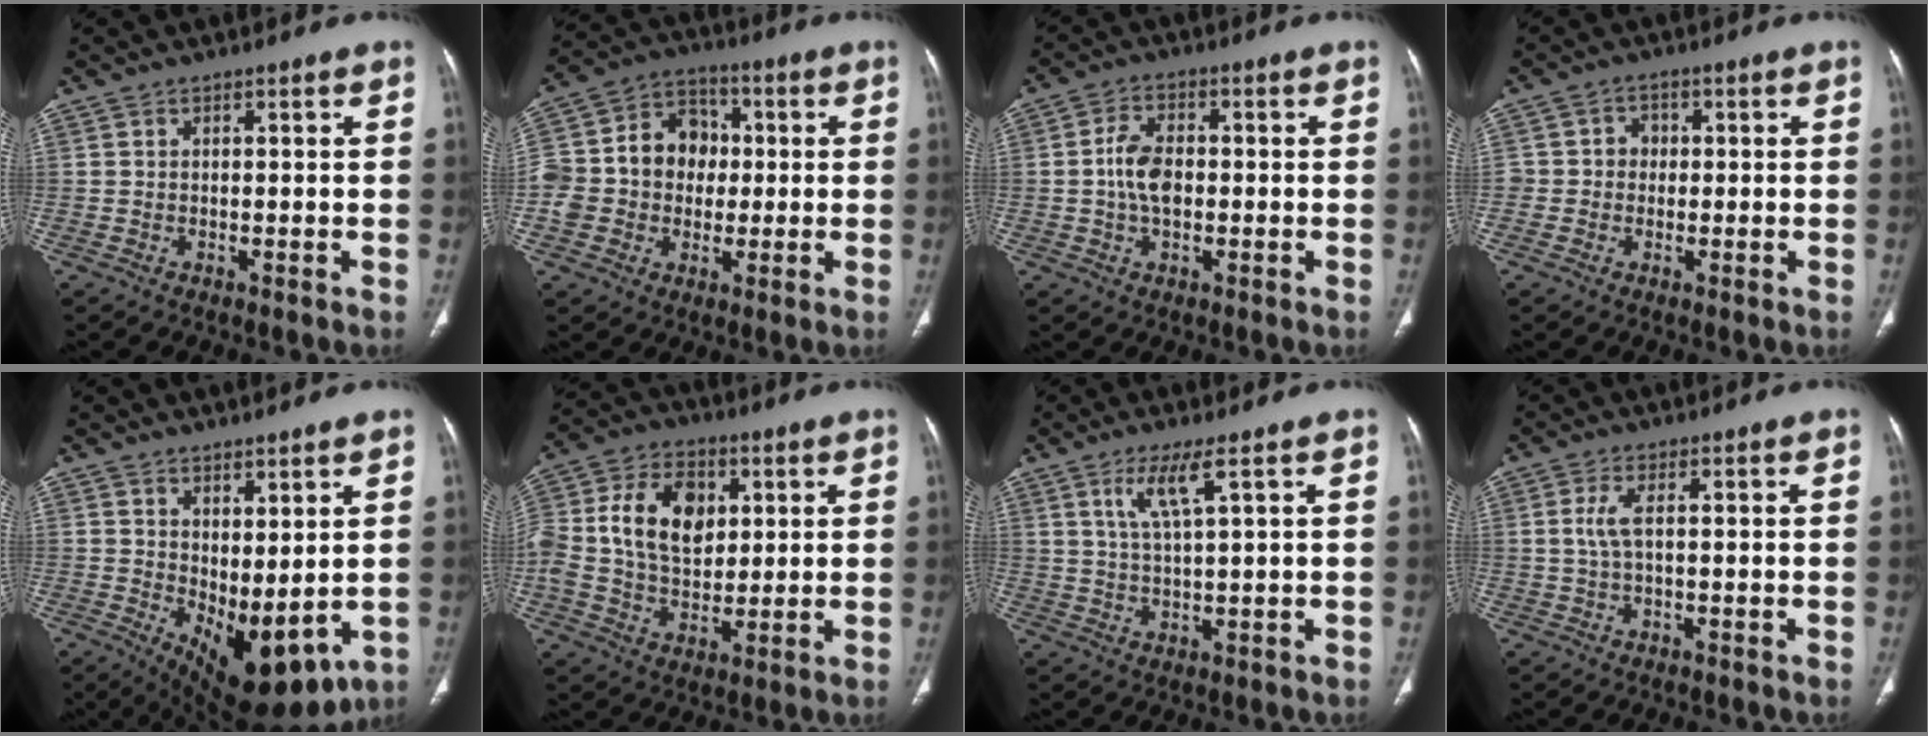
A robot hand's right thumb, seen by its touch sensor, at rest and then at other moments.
{"total": 15.2, "force": [-0.2, 12.8, 8.3], "torque": [-0.125, 0.039, -0.008]}
{"total": 6.2, "force": [-0.3, 3.8, 4.9], "torque": [-0.089, 0.011, -0.010]}
{"total": 3.4, "force": [-0.1, 3.2, 1.1], "torque": [0.011, 0.010, -0.005]}
{"total": 12.4, "force": [-0.2, 5.8, 11.0], "torque": [-0.153, -0.021, 0.024]}
{"total": 15.7, "force": [2.9, 10.9, 10.8], "torque": [-0.194, 0.007, 0.051]}
{"total": 5.4, "force": [2.6, 0.2, 4.7], "torque": [-0.106, -0.014, 0.060]}
{"total": 3.0, "force": [0.3, 0.8, 2.8], "torque": [-0.080, 0.005, 0.006]}